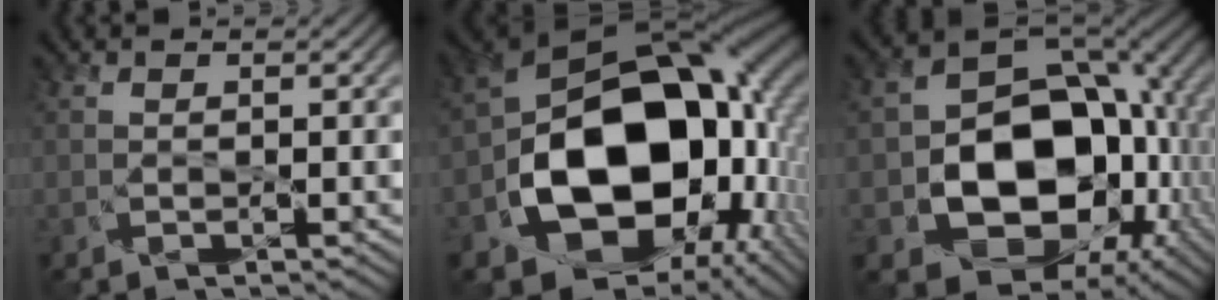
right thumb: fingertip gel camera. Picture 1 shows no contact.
{"total": 17.0, "force": [-2.9, 13.3, 10.2], "torque": [-0.165, -0.029, -0.031]}
{"total": 15.6, "force": [-2.5, 12.7, 8.7], "torque": [-0.115, -0.035, -0.022]}